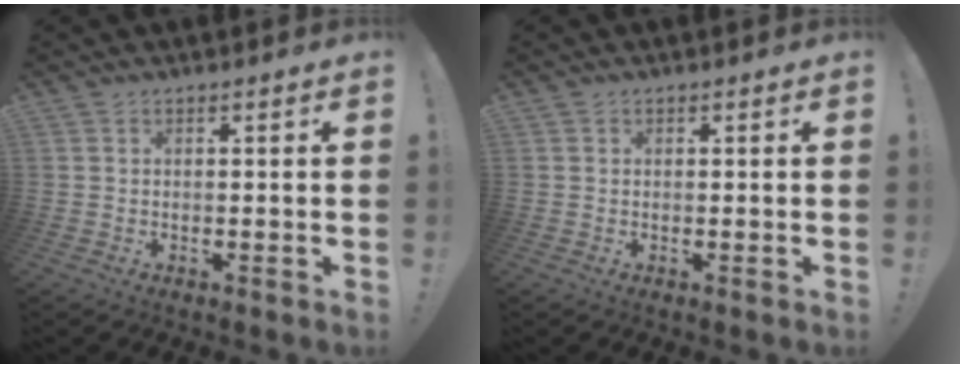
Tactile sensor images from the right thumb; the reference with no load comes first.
{"total": 0.0}